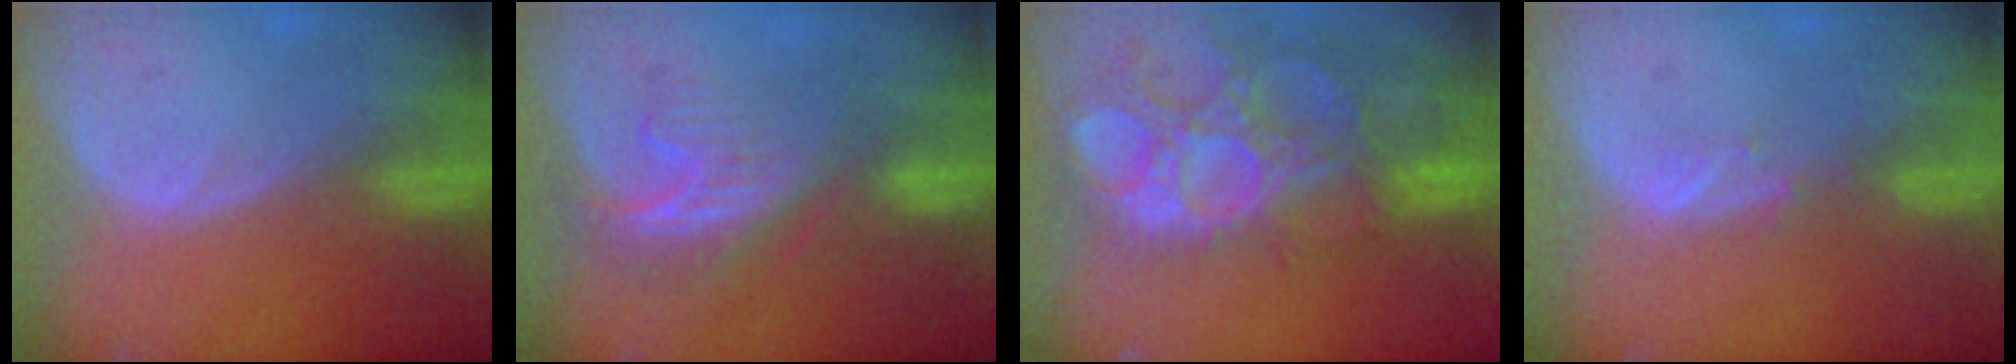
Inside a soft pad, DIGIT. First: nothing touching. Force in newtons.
{"total": 8.6, "press": 7.6, "slide": 4.0}
{"total": 15.2, "press": 12.6, "slide": 8.5}
{"total": 1.4, "press": 1.2, "slide": 0.6}